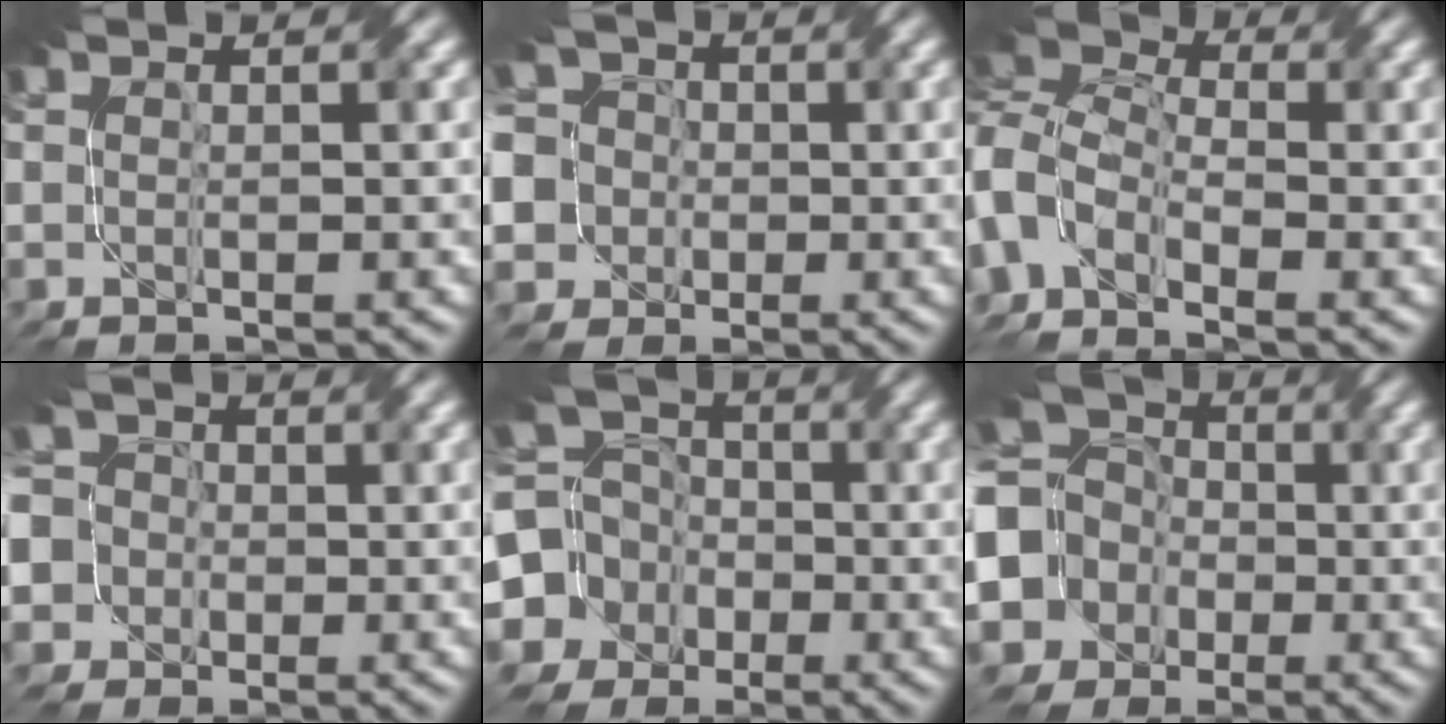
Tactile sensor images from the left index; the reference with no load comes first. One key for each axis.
{"total": 10.9, "fx": -1.6, "fy": 10.0, "fz": 4.1, "tx": -0.108, "ty": 0.006, "tz": -0.057}
{"total": 8.7, "fx": -3.3, "fy": 5.6, "fz": 5.8, "tx": -0.139, "ty": 0.001, "tz": -0.070}
{"total": 9.8, "fx": -2.1, "fy": 9.0, "fz": 3.2, "tx": -0.084, "ty": 0.005, "tz": -0.071}
{"total": 11.2, "fx": -2.3, "fy": 10.5, "fz": 3.3, "tx": -0.116, "ty": -0.013, "tz": -0.068}
{"total": 15.9, "fx": -1.0, "fy": 14.6, "fz": 6.0, "tx": -0.180, "ty": 0.009, "tz": -0.059}